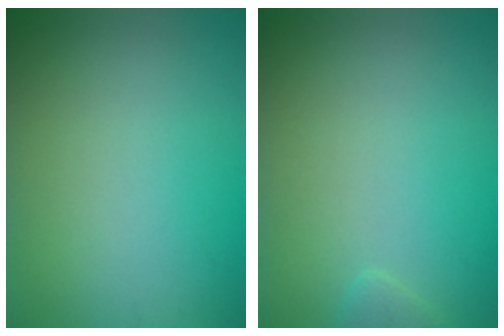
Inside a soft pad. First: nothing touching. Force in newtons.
{"total": 0.8, "press": 0.8, "slide": 0.1}